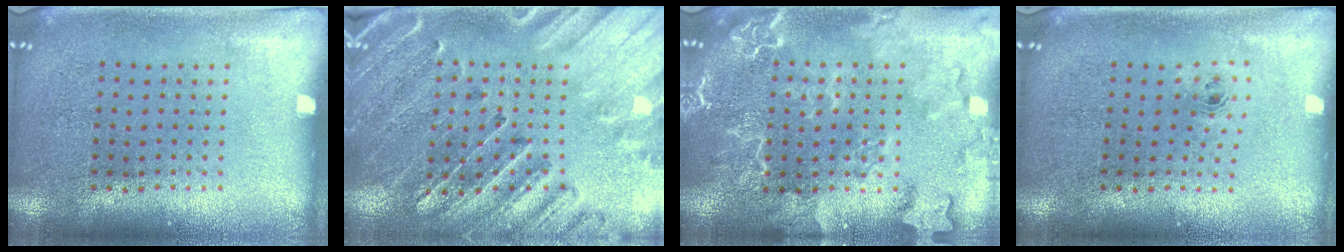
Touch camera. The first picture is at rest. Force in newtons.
{"total": 2.8, "press": 2.7, "slide": 0.8}
{"total": 2.3, "press": 2.3, "slide": 0.2}
{"total": 0.6, "press": 0.2, "slide": 0.6}